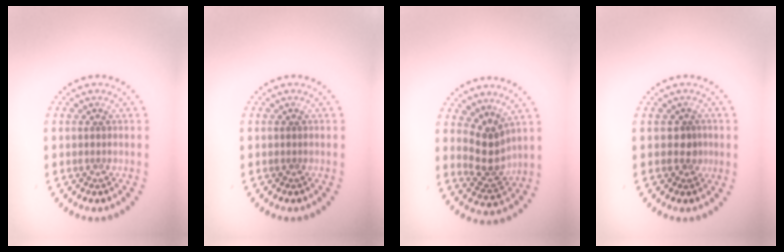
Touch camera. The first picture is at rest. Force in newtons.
{"total": 0.0}
{"total": 3.2, "press": 2.6, "slide": 1.8}
{"total": 1.6, "press": 1.3, "slide": 0.9}